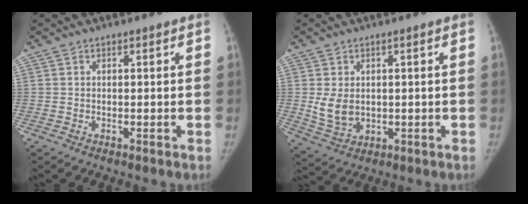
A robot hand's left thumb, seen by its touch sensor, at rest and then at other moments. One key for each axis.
{"total": 5.9, "fx": 0.3, "fy": 4.4, "fz": 3.9, "tx": -0.060, "ty": -0.010, "tz": 0.021}